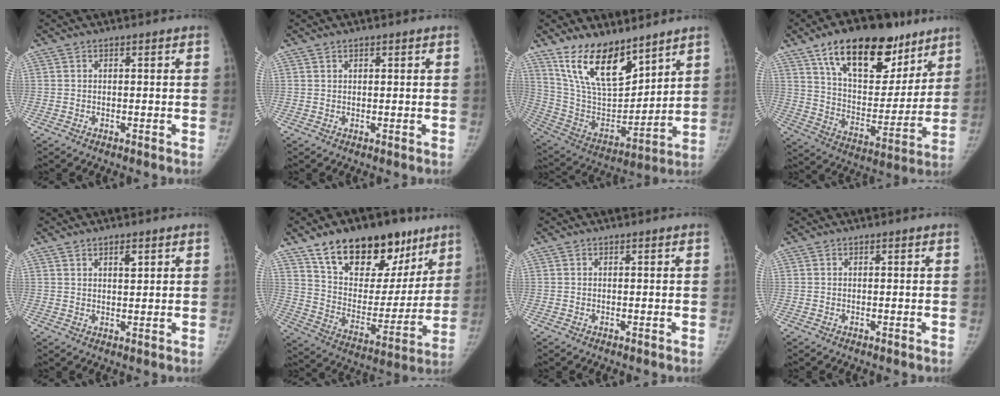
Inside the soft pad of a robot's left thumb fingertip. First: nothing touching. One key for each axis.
{"total": 0.6, "fx": 0.5, "fy": 0.3, "fz": 0.2, "tx": 0.000, "ty": -0.003, "tz": 0.006}
{"total": 17.9, "fx": 12.5, "fy": 7.7, "fz": 10.2, "tx": -0.139, "ty": -0.073, "tz": 0.246}
{"total": 24.6, "fx": 15.1, "fy": 12.5, "fz": 14.9, "tx": -0.189, "ty": -0.042, "tz": 0.250}
{"total": 2.4, "fx": 1.4, "fy": 1.1, "fz": 1.6, "tx": -0.020, "ty": -0.010, "tz": 0.025}
{"total": 25.5, "fx": 16.0, "fy": 13.9, "fz": 14.2, "tx": -0.175, "ty": -0.045, "tz": 0.260}
{"total": 0.0}
{"total": 0.0}